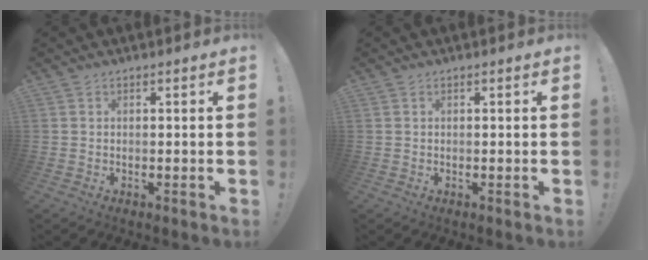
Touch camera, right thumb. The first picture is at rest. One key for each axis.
{"total": 0.0}